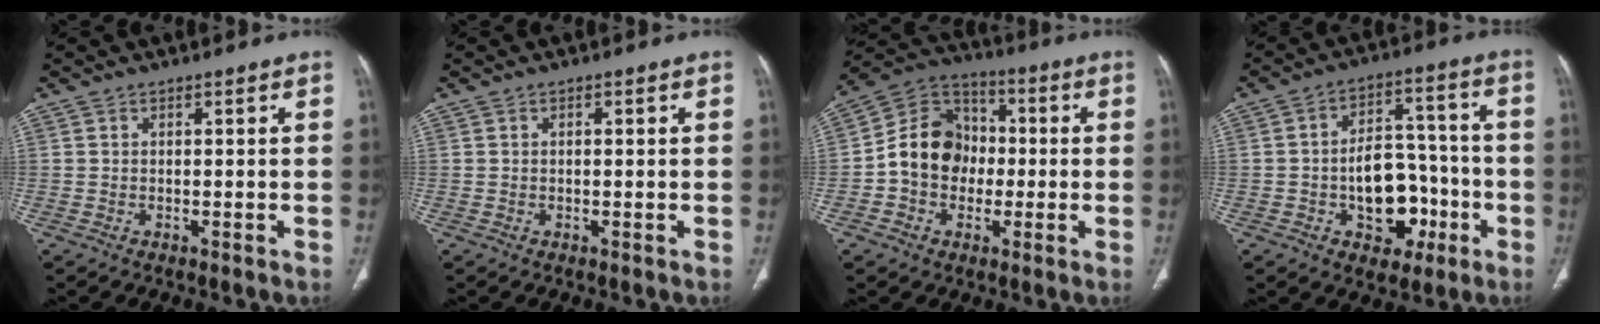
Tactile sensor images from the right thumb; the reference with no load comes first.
{"total": 0.7, "force": [0.1, 0.2, 0.6], "torque": [-0.013, 0.004, 0.002]}
{"total": 13.0, "force": [-1.2, 10.9, 7.1], "torque": [-0.092, 0.037, -0.031]}
{"total": 12.9, "force": [-4.0, 8.8, 8.5], "torque": [-0.083, 0.048, -0.054]}